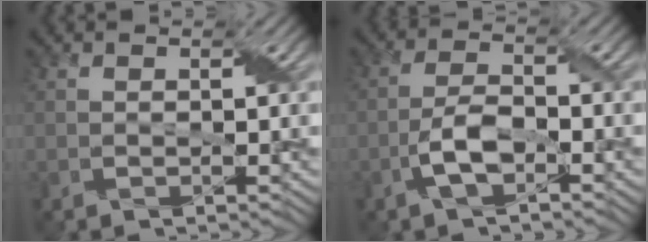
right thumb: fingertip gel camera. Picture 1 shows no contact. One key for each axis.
{"total": 4.7, "fx": -2.3, "fy": 1.8, "fz": 3.7, "tx": -0.081, "ty": 0.007, "tz": -0.050}